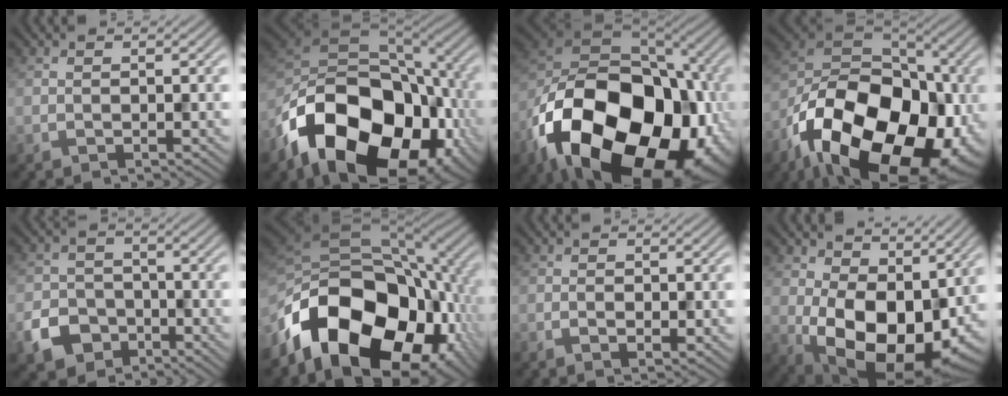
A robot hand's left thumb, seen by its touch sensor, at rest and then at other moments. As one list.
[{"total": 21.4, "force": [-9.5, 13.9, 13.3], "torque": [-0.282, -0.045, -0.140]}, {"total": 24.3, "force": [-10.5, 15.7, 15.3], "torque": [-0.325, -0.054, -0.145]}, {"total": 22.1, "force": [-10.0, 13.5, 14.5], "torque": [-0.294, -0.043, -0.151]}, {"total": 5.4, "force": [-3.1, 4.0, 2.0], "torque": [-0.048, -0.004, -0.063]}, {"total": 20.2, "force": [-9.0, 12.3, 13.2], "torque": [-0.261, -0.032, -0.135]}, {"total": 1.3, "force": [-0.4, 0.7, 1.0], "torque": [-0.021, -0.004, -0.004]}, {"total": 15.1, "force": [0.2, 9.7, 11.6], "torque": [-0.197, -0.036, 0.010]}]